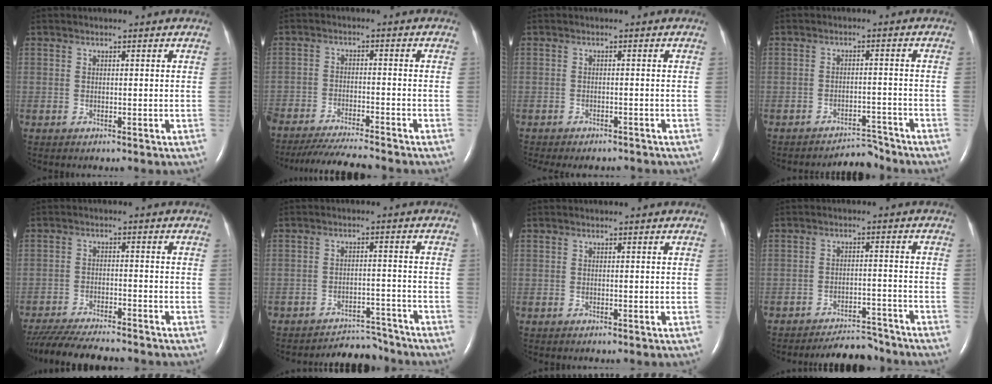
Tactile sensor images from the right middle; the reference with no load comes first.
{"total": 11.5, "force": [-10.6, 0.4, 4.6], "torque": [-0.066, -0.024, -0.166]}
{"total": 7.6, "force": [-6.8, 2.2, 2.5], "torque": [-0.032, -0.004, -0.084]}
{"total": 4.0, "force": [-4.0, 0.2, -0.7], "torque": [0.012, 0.006, -0.059]}
{"total": 14.6, "force": [-13.0, 1.8, 6.3], "torque": [-0.116, -0.028, -0.196]}
{"total": 6.7, "force": [-6.5, 1.2, -0.9], "torque": [0.013, 0.015, -0.095]}
{"total": 0.0}
{"total": 7.4, "force": [-7.2, 1.4, 0.7], "torque": [-0.008, 0.001, -0.105]}